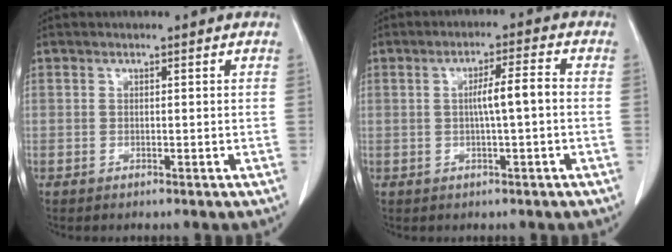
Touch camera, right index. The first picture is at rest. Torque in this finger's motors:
{"motor_torque": [1.00, -0.12, 0.50, 0.12]}